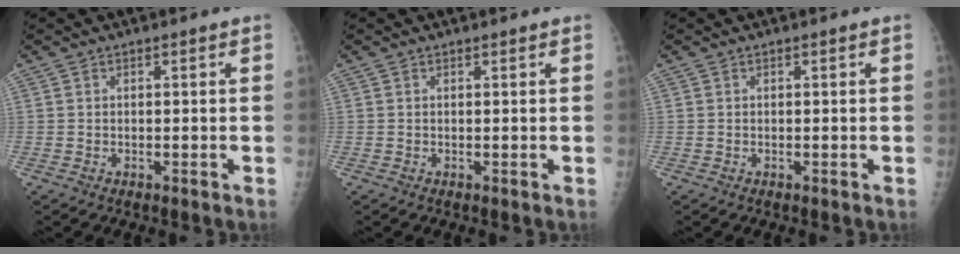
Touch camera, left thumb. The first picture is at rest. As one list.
[{"total": 0.5, "force": [0.5, 0.0, 0.1], "torque": [-0.005, -0.001, 0.007]}, {"total": 0.0}]